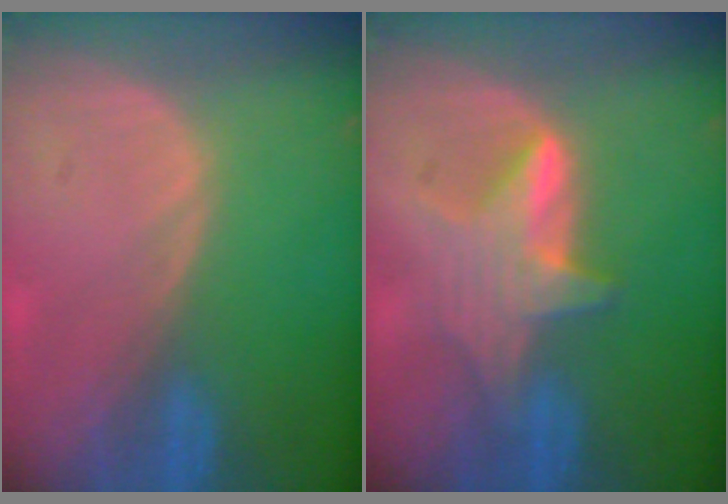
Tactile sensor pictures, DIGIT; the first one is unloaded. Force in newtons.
{"total": 6.0, "press": 5.8, "slide": 1.2}